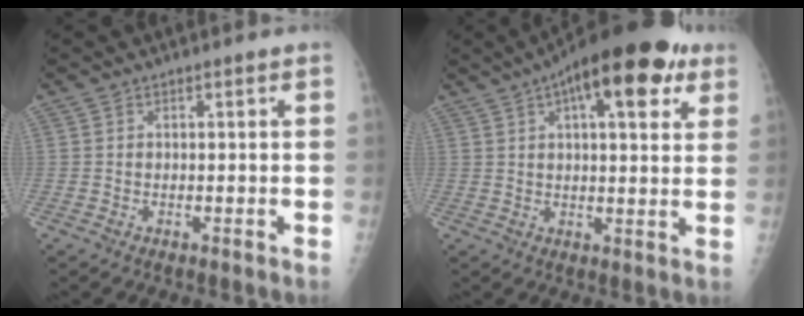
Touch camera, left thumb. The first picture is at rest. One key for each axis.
{"total": 17.9, "fx": 8.8, "fy": 6.7, "fz": 14.1, "tx": -0.189, "ty": 0.002, "tz": 0.124}